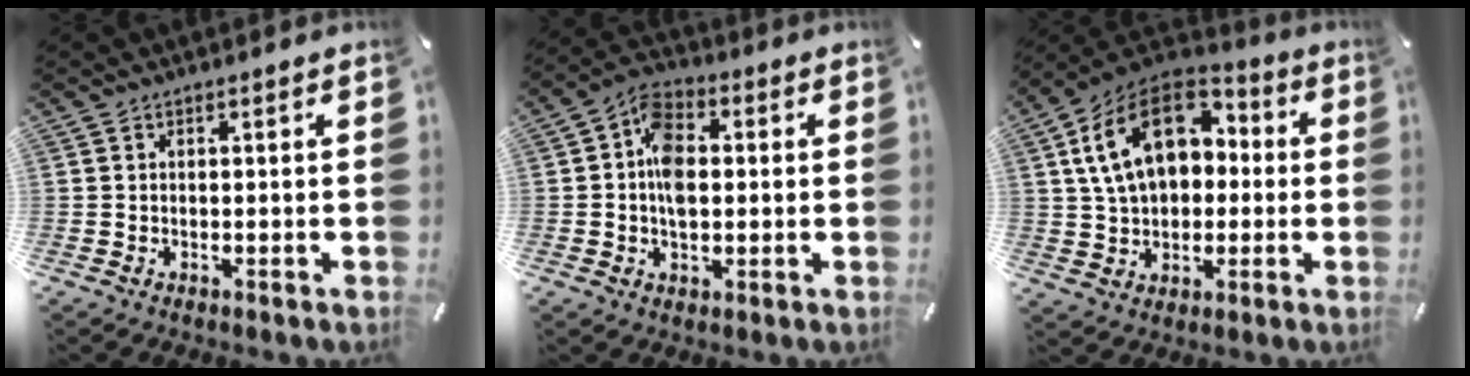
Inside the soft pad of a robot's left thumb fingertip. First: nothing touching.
{"total": 9.0, "force": [0.1, 6.2, 6.6], "torque": [-0.118, 0.009, 0.003]}
{"total": 18.0, "force": [4.5, 12.9, 11.8], "torque": [-0.221, -0.003, 0.078]}